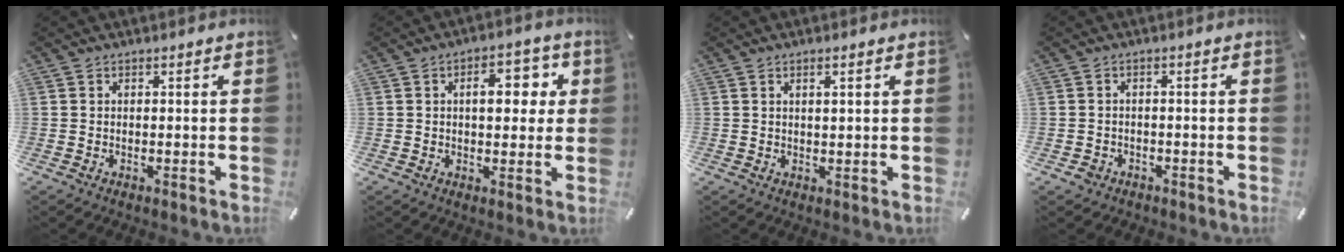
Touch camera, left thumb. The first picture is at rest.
{"total": 9.0, "force": [2.1, 5.1, 7.1], "torque": [-0.089, -0.004, 0.025]}
{"total": 1.5, "force": [0.7, 0.1, 1.3], "torque": [-0.027, 0.000, 0.012]}
{"total": 2.4, "force": [-1.4, 1.8, 0.6], "torque": [-0.011, 0.009, -0.031]}